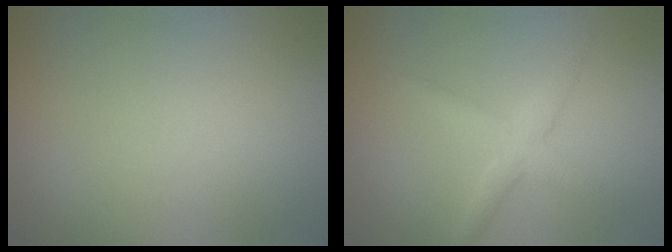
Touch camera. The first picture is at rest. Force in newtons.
{"total": 2.4, "press": 2.4, "slide": 0.1}